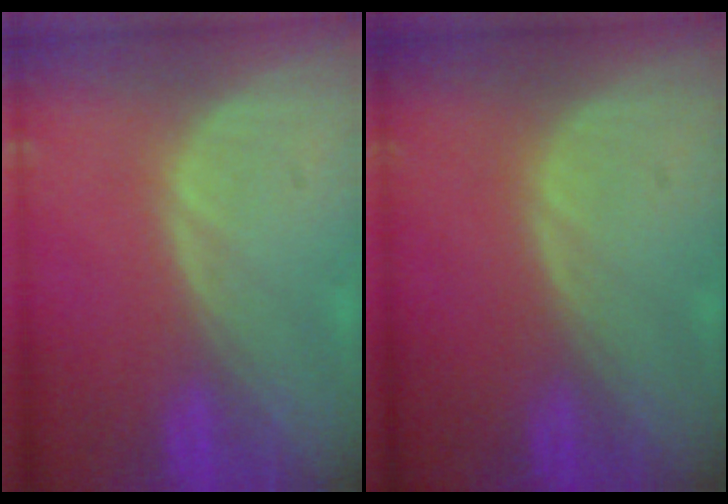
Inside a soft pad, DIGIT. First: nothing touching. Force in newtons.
{"total": 0.0}